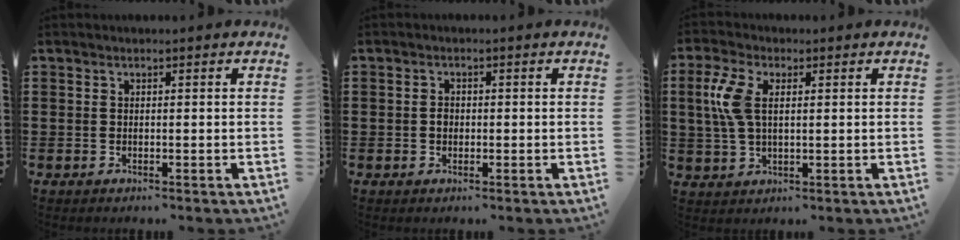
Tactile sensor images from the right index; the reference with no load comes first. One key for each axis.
{"total": 1.3, "fx": -0.2, "fy": 1.0, "fz": 0.9, "tx": -0.018, "ty": 0.004, "tz": -0.005}
{"total": 6.6, "fx": 1.3, "fy": 3.4, "fz": 5.5, "tx": -0.144, "ty": 0.002, "tz": 0.014}